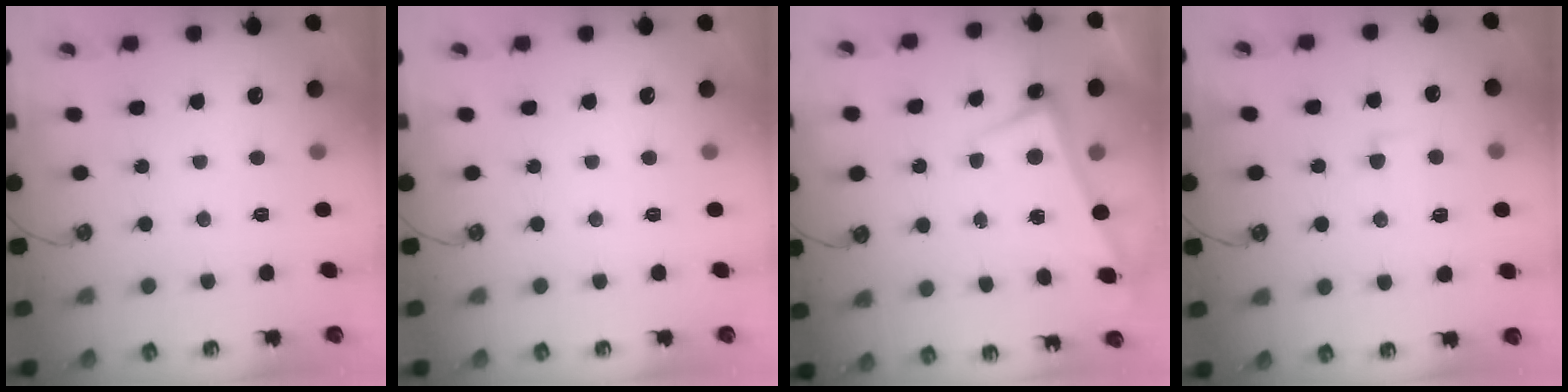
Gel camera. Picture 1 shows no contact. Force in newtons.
{"total": 0.0}
{"total": 2.6, "press": 2.4, "slide": 0.9}
{"total": 1.5, "press": 0.7, "slide": 1.3}